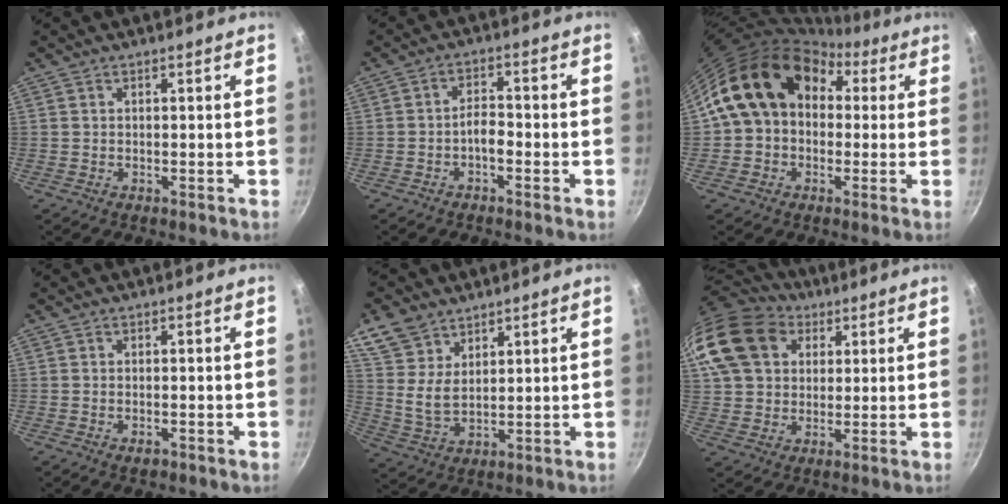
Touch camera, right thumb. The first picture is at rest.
{"total": 3.2, "force": [-1.7, 1.4, 2.3], "torque": [-0.037, 0.021, -0.032]}
{"total": 16.8, "force": [2.8, 13.2, 9.9], "torque": [-0.136, 0.045, 0.035]}
{"total": 1.6, "force": [-0.8, 0.9, 1.1], "torque": [-0.019, 0.001, -0.013]}
{"total": 8.9, "force": [5.9, 5.3, 4.1], "torque": [-0.063, -0.020, 0.123]}
{"total": 18.7, "force": [6.9, 14.5, 9.6], "torque": [-0.189, 0.017, 0.122]}